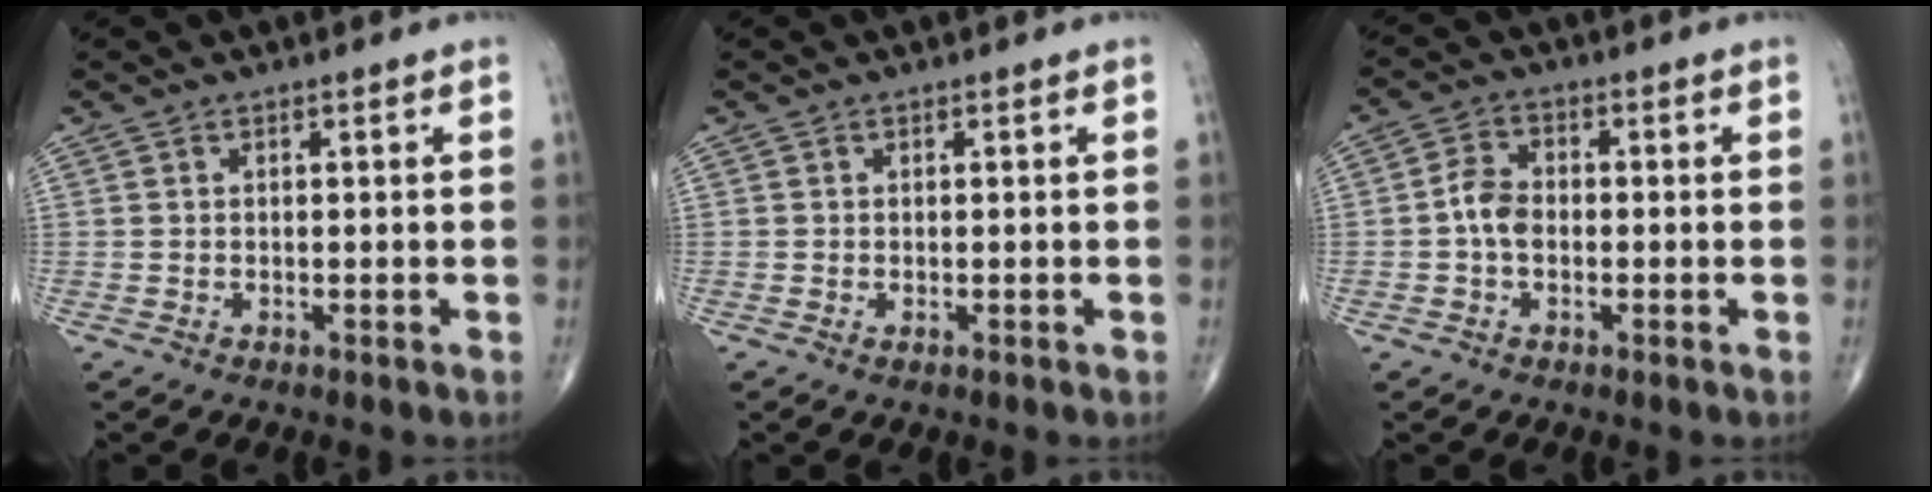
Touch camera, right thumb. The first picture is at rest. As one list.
[{"total": 0.5, "force": [-0.1, 0.3, 0.4], "torque": [-0.006, -0.002, -0.003]}, {"total": 4.6, "force": [-0.7, 3.2, 3.2], "torque": [-0.057, 0.016, -0.022]}]